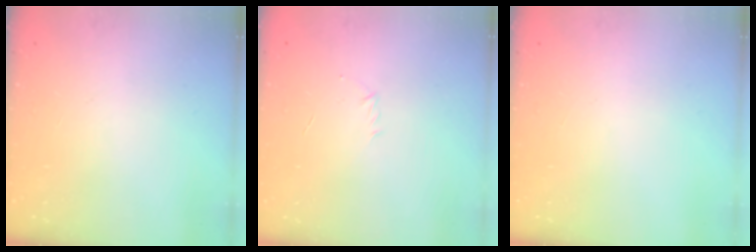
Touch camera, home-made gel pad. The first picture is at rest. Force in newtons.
{"total": 2.9, "press": 2.8, "slide": 0.7}
{"total": 0.0}